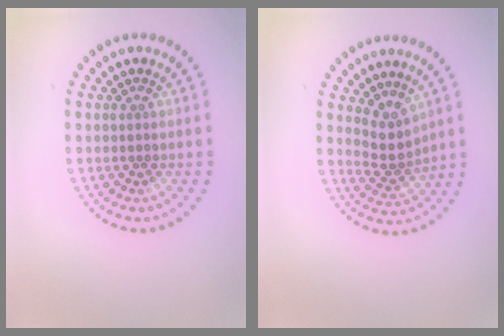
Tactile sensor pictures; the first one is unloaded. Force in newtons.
{"total": 2.9, "press": 2.1, "slide": 2.0}